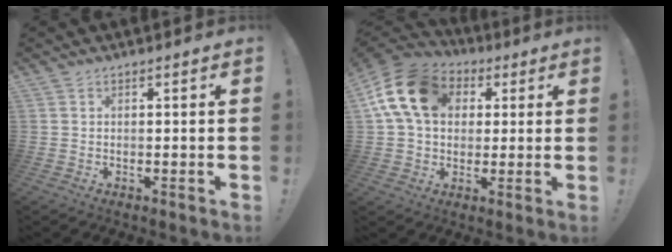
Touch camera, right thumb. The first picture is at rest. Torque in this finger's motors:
{"motor_torque": [1.47, 1.82, 1.29, 0.40, 0.11]}